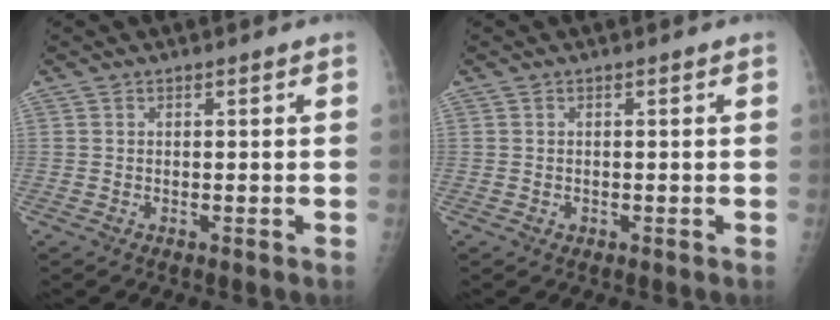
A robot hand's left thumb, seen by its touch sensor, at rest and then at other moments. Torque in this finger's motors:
{"motor_torque": [-0.08, -0.05, -0.10, -0.11, 0.00]}